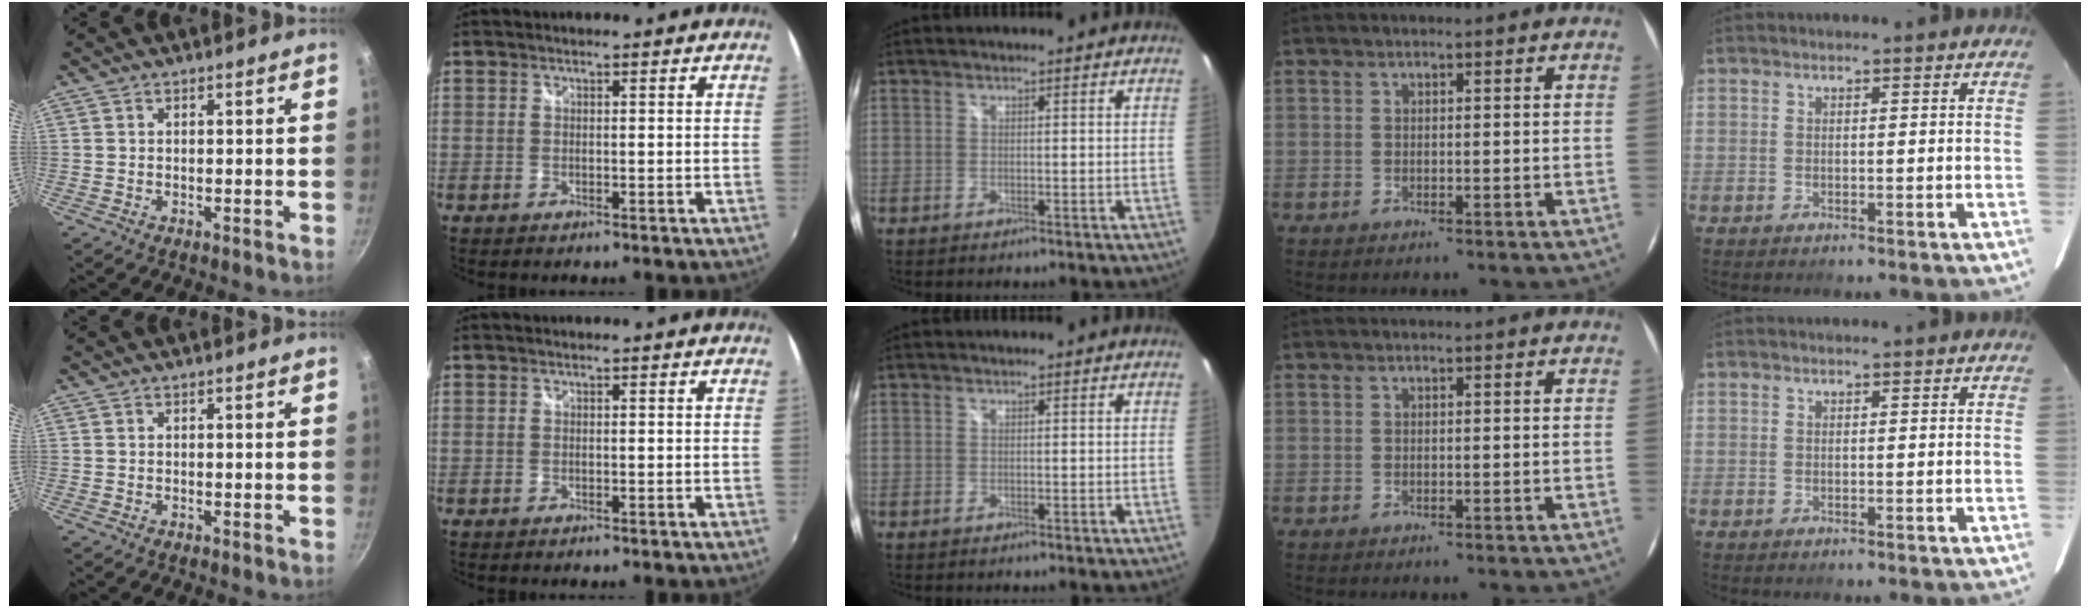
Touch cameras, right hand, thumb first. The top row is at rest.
{}